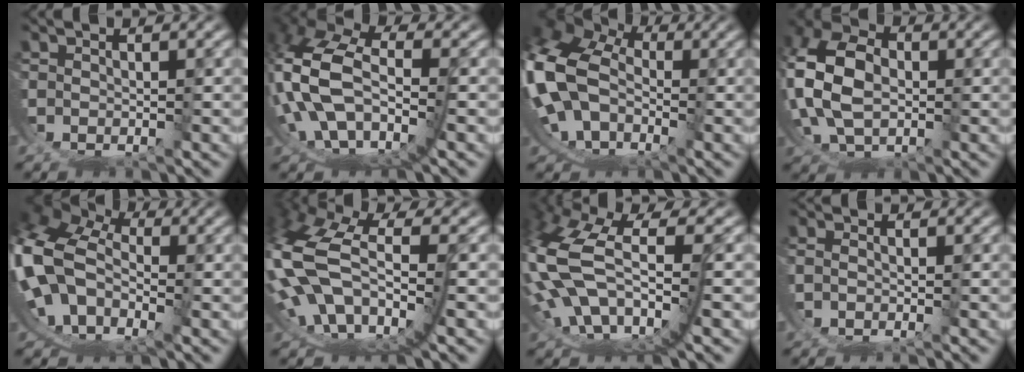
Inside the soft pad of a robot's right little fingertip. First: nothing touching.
{"total": 12.9, "force": [-1.8, 10.0, 8.0], "torque": [-0.231, -0.049, -0.015]}
{"total": 14.6, "force": [0.3, 12.5, 7.5], "torque": [-0.187, -0.023, -0.006]}
{"total": 7.7, "force": [0.6, 5.6, 5.4], "torque": [-0.139, -0.013, 0.022]}
{"total": 14.7, "force": [-1.2, 12.7, 7.4], "torque": [-0.201, -0.044, -0.025]}
{"total": 12.5, "force": [-1.7, 9.4, 8.1], "torque": [-0.226, -0.055, -0.011]}
{"total": 12.5, "force": [-1.2, 9.0, 8.5], "torque": [-0.226, -0.046, -0.006]}
{"total": 2.0, "force": [-1.7, 0.8, 0.8], "torque": [-0.018, -0.004, -0.026]}